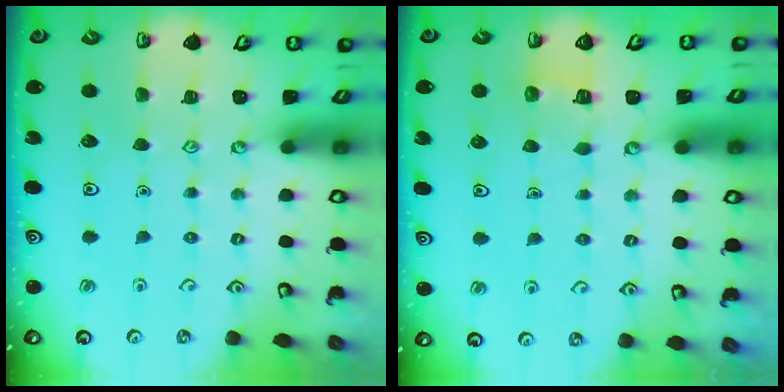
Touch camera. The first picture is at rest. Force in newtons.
{"total": 3.8, "press": 3.8, "slide": 0.3}